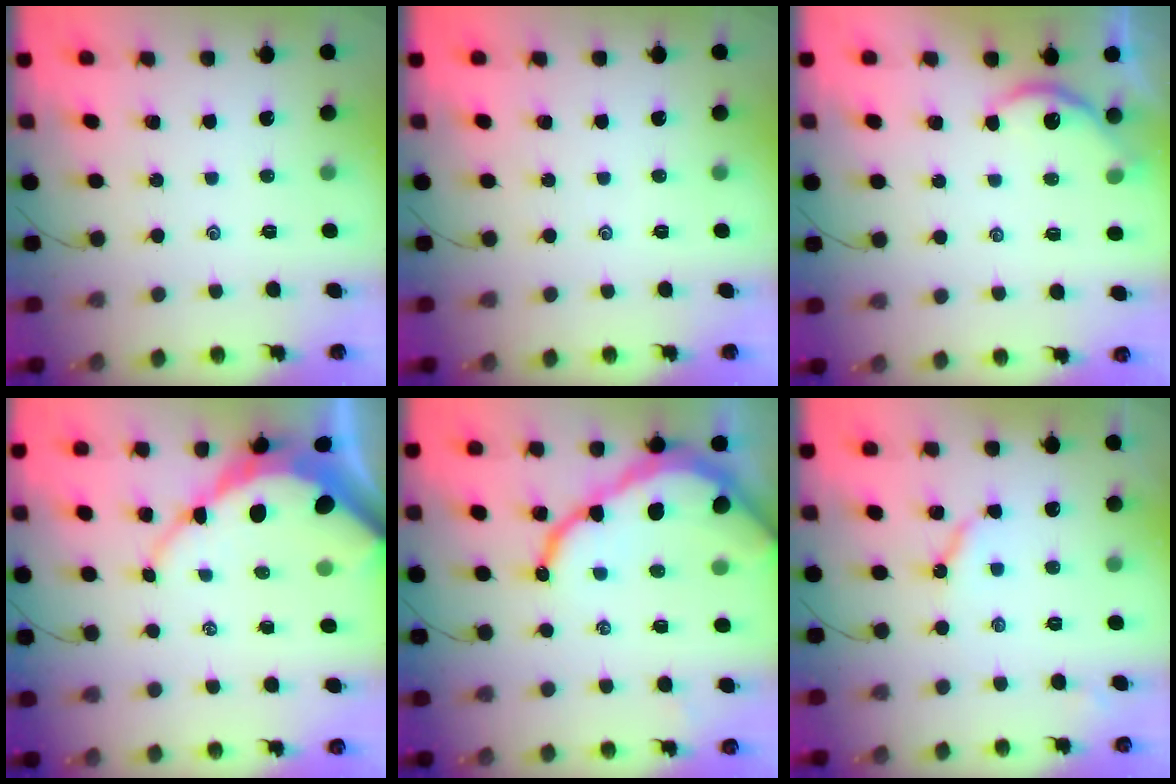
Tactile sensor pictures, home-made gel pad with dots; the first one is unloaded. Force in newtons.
{"total": 0.0}
{"total": 4.7, "press": 4.6, "slide": 0.6}
{"total": 11.1, "press": 11.0, "slide": 1.1}
{"total": 15.5, "press": 15.3, "slide": 1.8}
{"total": 4.6, "press": 4.6, "slide": 0.4}